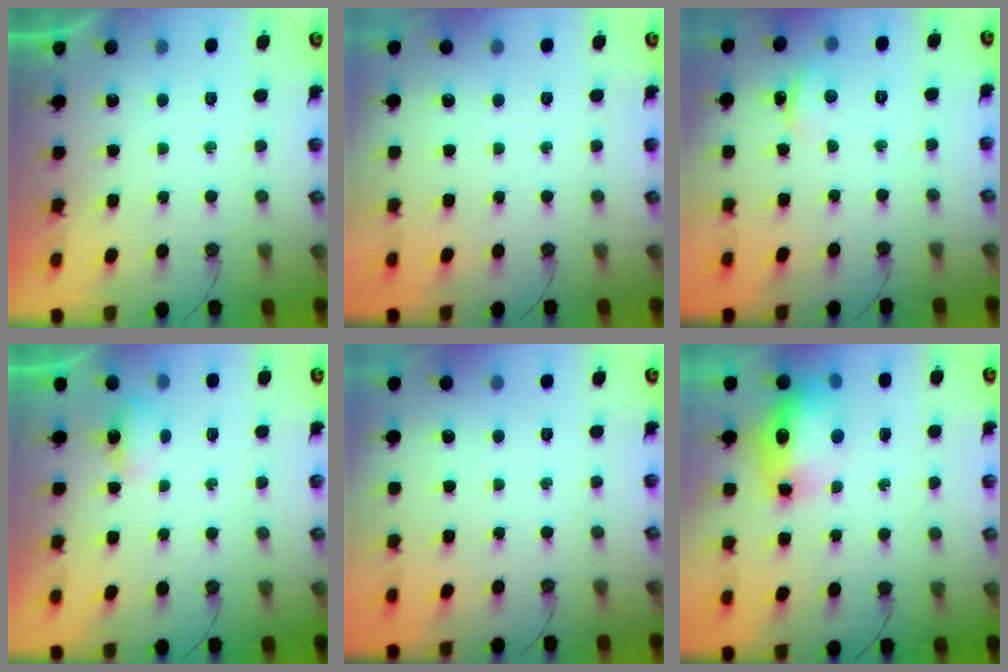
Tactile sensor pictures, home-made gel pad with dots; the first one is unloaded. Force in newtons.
{"total": 0.0}
{"total": 3.0, "press": 3.0, "slide": 0.4}
{"total": 3.6, "press": 3.5, "slide": 0.5}
{"total": 0.0}
{"total": 13.4, "press": 13.4, "slide": 1.2}